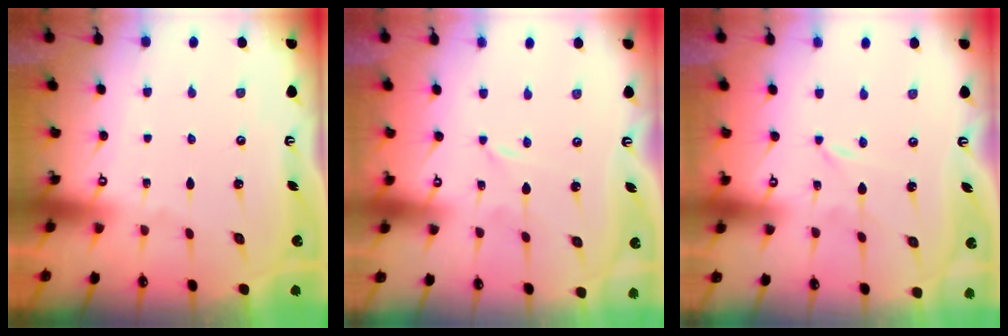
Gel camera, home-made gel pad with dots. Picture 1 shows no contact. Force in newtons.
{"total": 0.0}
{"total": 0.0}